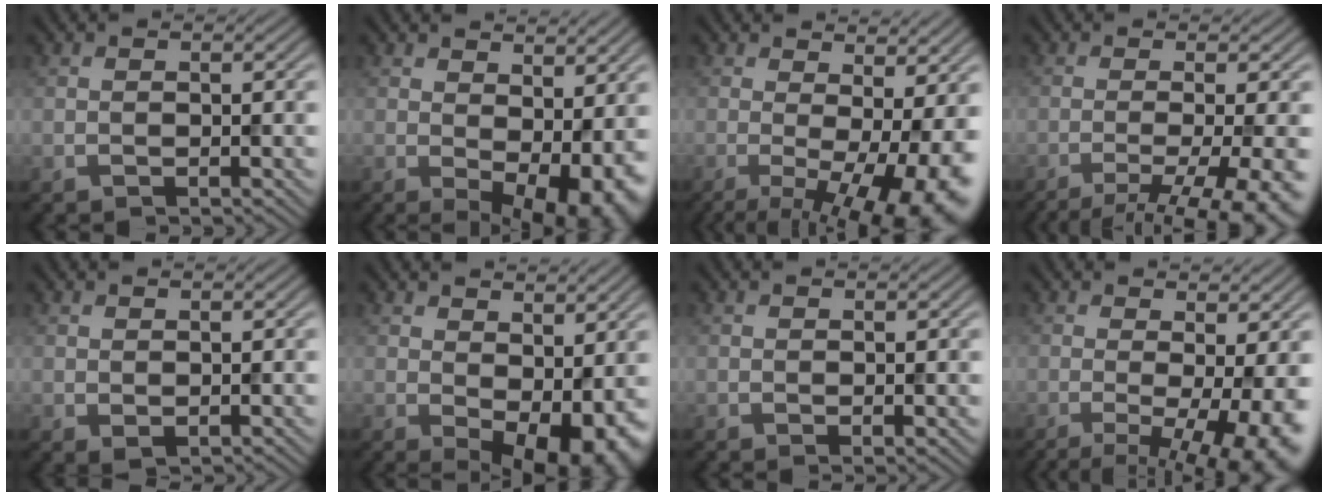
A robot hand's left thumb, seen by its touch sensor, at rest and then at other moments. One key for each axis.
{"total": 9.2, "fx": 0.1, "fy": 4.8, "fz": 7.8, "tx": -0.106, "ty": -0.019, "tz": 0.020}
{"total": 12.5, "fx": -2.6, "fy": 4.1, "fz": 11.6, "tx": -0.161, "ty": -0.013, "tz": -0.025}
{"total": 9.5, "fx": -4.4, "fy": 2.2, "fz": 8.2, "tx": -0.112, "ty": -0.011, "tz": -0.056}
{"total": 0.9, "fx": 0.4, "fy": 0.5, "fz": 0.6, "tx": -0.012, "ty": -0.004, "tz": 0.011}
{"total": 9.1, "fx": 0.2, "fy": 5.2, "fz": 7.5, "tx": -0.106, "ty": -0.021, "tz": 0.021}
{"total": 0.6, "fx": 0.3, "fy": 0.1, "fz": 0.5, "tx": -0.006, "ty": -0.002, "tz": 0.006}
{"total": 11.4, "fx": -2.5, "fy": 3.2, "fz": 10.6, "tx": -0.135, "ty": -0.006, "tz": -0.026}